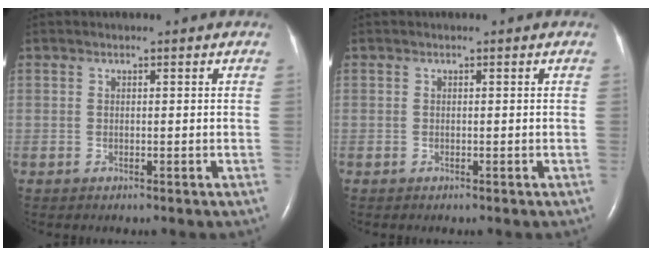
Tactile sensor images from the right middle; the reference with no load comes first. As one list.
[{"total": 0.0}]